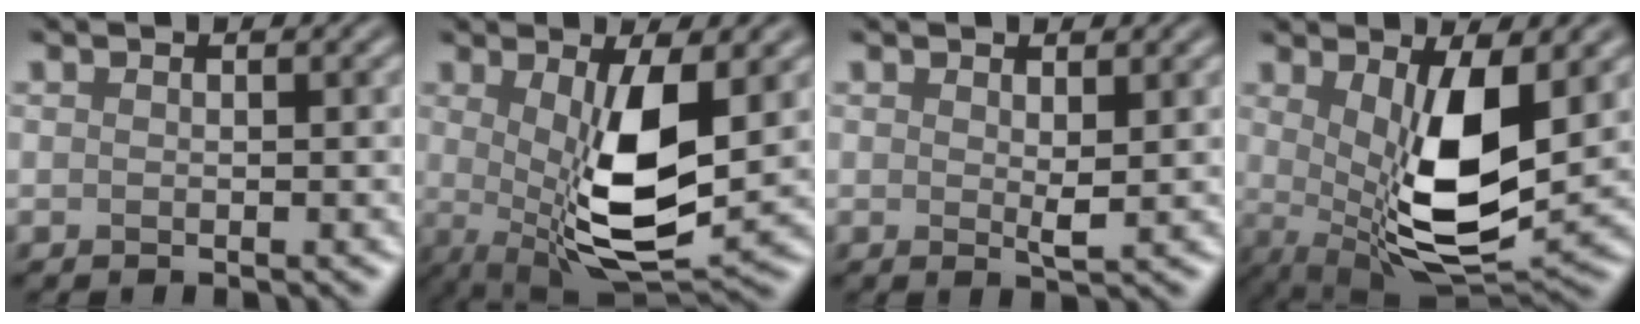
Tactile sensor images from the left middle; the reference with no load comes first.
{"total": 9.0, "force": [0.3, 2.8, 8.5], "torque": [-0.153, -0.018, 0.010]}
{"total": 1.3, "force": [0.6, 0.2, 1.2], "torque": [-0.025, -0.006, 0.010]}
{"total": 9.4, "force": [1.1, 3.3, 8.7], "torque": [-0.160, -0.024, 0.026]}